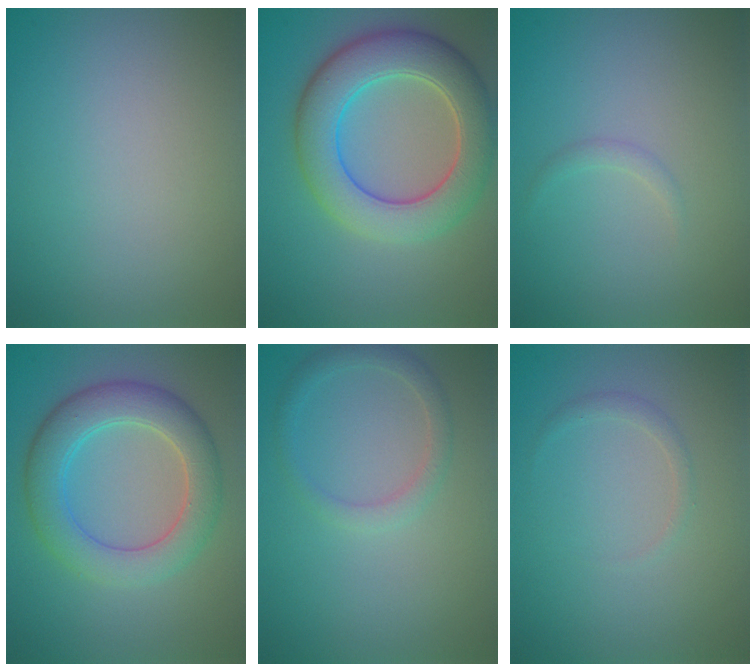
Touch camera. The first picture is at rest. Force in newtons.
{"total": 7.8, "press": 7.8, "slide": 0.3}
{"total": 0.7, "press": 0.7, "slide": 0.0}
{"total": 5.8, "press": 5.8, "slide": 0.1}
{"total": 1.8, "press": 1.8, "slide": 0.0}
{"total": 0.8, "press": 0.8, "slide": 0.2}